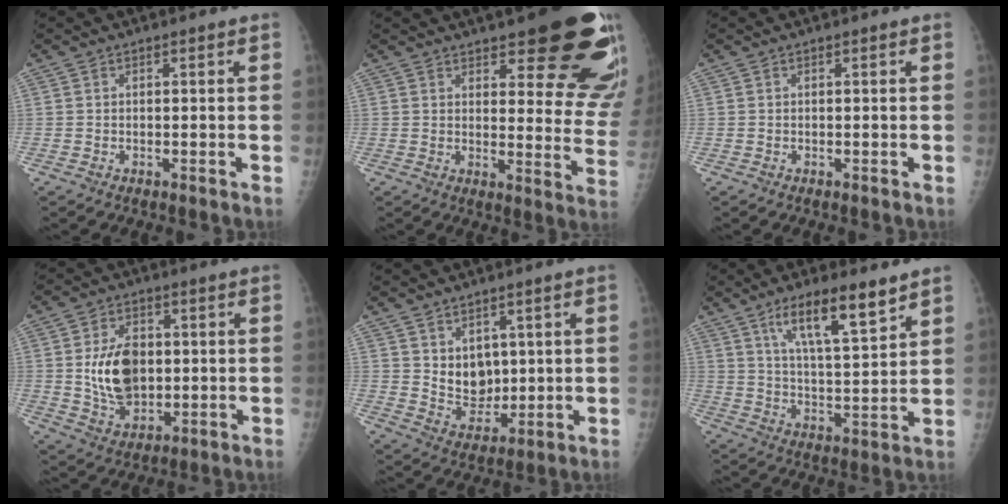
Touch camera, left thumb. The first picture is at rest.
{"total": 21.3, "force": [14.1, 6.3, 14.7], "torque": [-0.143, -0.077, 0.165]}
{"total": 0.0}
{"total": 11.3, "force": [0.5, 7.7, 8.2], "torque": [-0.114, -0.008, 0.018]}
{"total": 7.5, "force": [1.7, 5.7, 4.6], "torque": [-0.037, -0.022, 0.046]}
{"total": 12.3, "force": [7.6, 2.8, 9.2], "torque": [-0.144, -0.041, 0.135]}